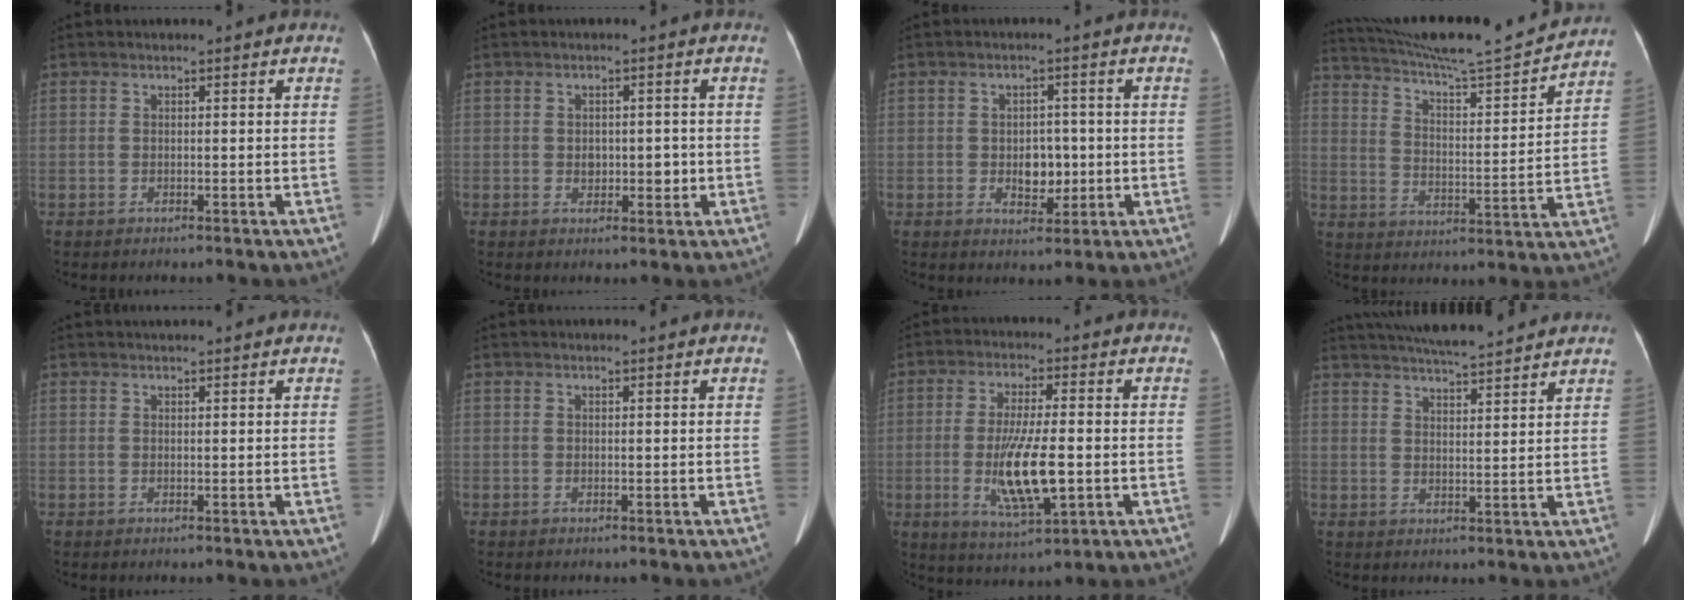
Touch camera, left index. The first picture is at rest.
{"total": 3.1, "force": [-0.3, 2.1, 2.2], "torque": [-0.030, 0.006, 0.002]}
{"total": 4.0, "force": [-0.6, 2.6, 2.9], "torque": [-0.044, 0.004, -0.002]}
{"total": 20.1, "force": [18.8, -0.2, 7.2], "torque": [-0.132, -0.024, 0.279]}
{"total": 3.8, "force": [3.6, 0.2, 1.3], "torque": [-0.017, 0.027, 0.042]}
{"total": 0.9, "force": [0.9, -0.1, 0.2], "torque": [-0.009, 0.004, 0.012]}
{"total": 10.4, "force": [-1.7, 1.9, 10.0], "torque": [-0.198, -0.018, -0.025]}
{"total": 13.1, "force": [11.9, 0.8, 5.4], "torque": [-0.096, 0.021, 0.173]}